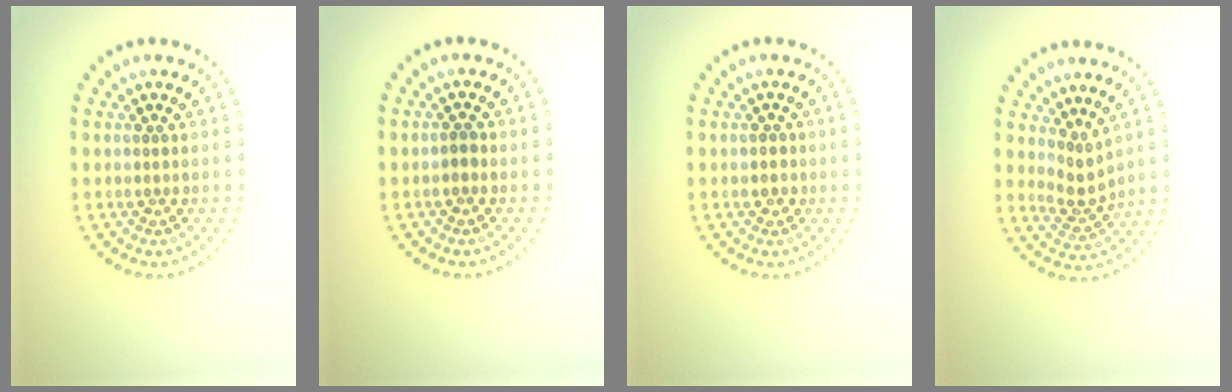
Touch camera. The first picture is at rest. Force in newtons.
{"total": 0.7, "press": 0.7, "slide": 0.2}
{"total": 1.1, "press": 1.0, "slide": 0.6}
{"total": 2.2, "press": 1.5, "slide": 1.6}